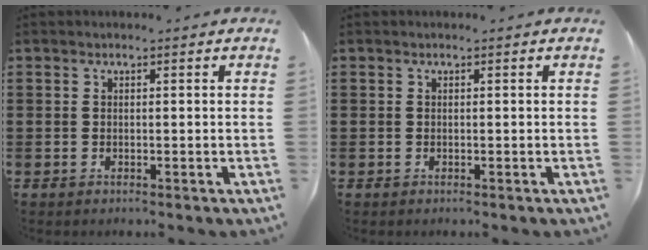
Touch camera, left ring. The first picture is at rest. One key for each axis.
{"total": 0.0}